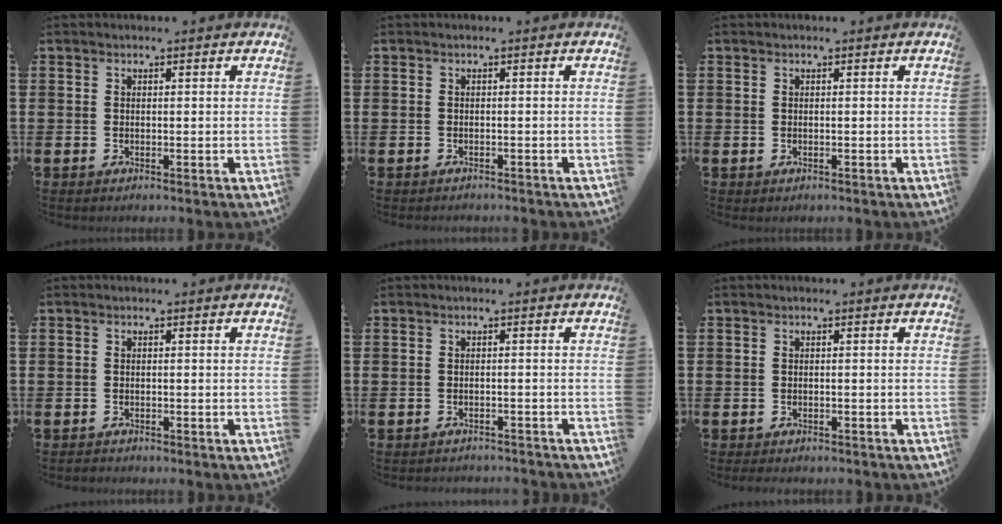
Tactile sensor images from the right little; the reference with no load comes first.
{"total": 0.5, "force": [-0.5, 0.0, -0.1], "torque": [0.000, -0.002, -0.011]}
{"total": 0.0}
{"total": 0.5, "force": [-0.5, 0.1, -0.1], "torque": [0.000, -0.001, -0.012]}
{"total": 1.2, "force": [-1.2, 0.0, -0.1], "torque": [-0.002, 0.003, -0.025]}
{"total": 0.6, "force": [-0.5, 0.2, 0.1], "torque": [-0.005, -0.002, -0.011]}